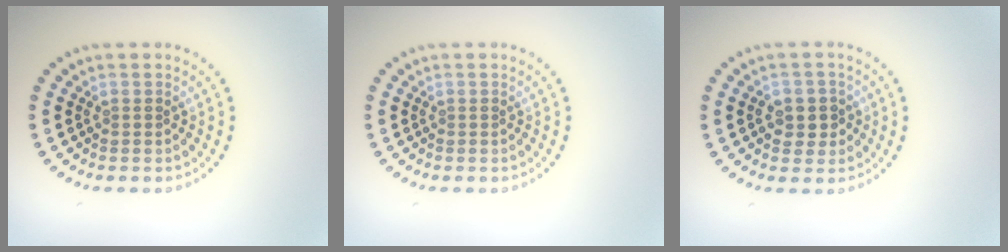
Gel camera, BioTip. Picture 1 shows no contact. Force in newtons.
{"total": 0.0}
{"total": 2.6, "press": 2.5, "slide": 0.3}